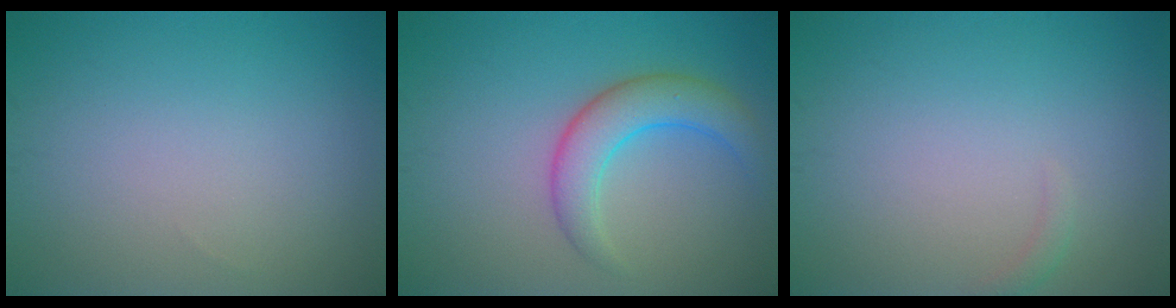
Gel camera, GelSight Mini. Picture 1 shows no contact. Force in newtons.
{"total": 4.3, "press": 4.3, "slide": 0.1}
{"total": 0.7, "press": 0.7, "slide": 0.2}